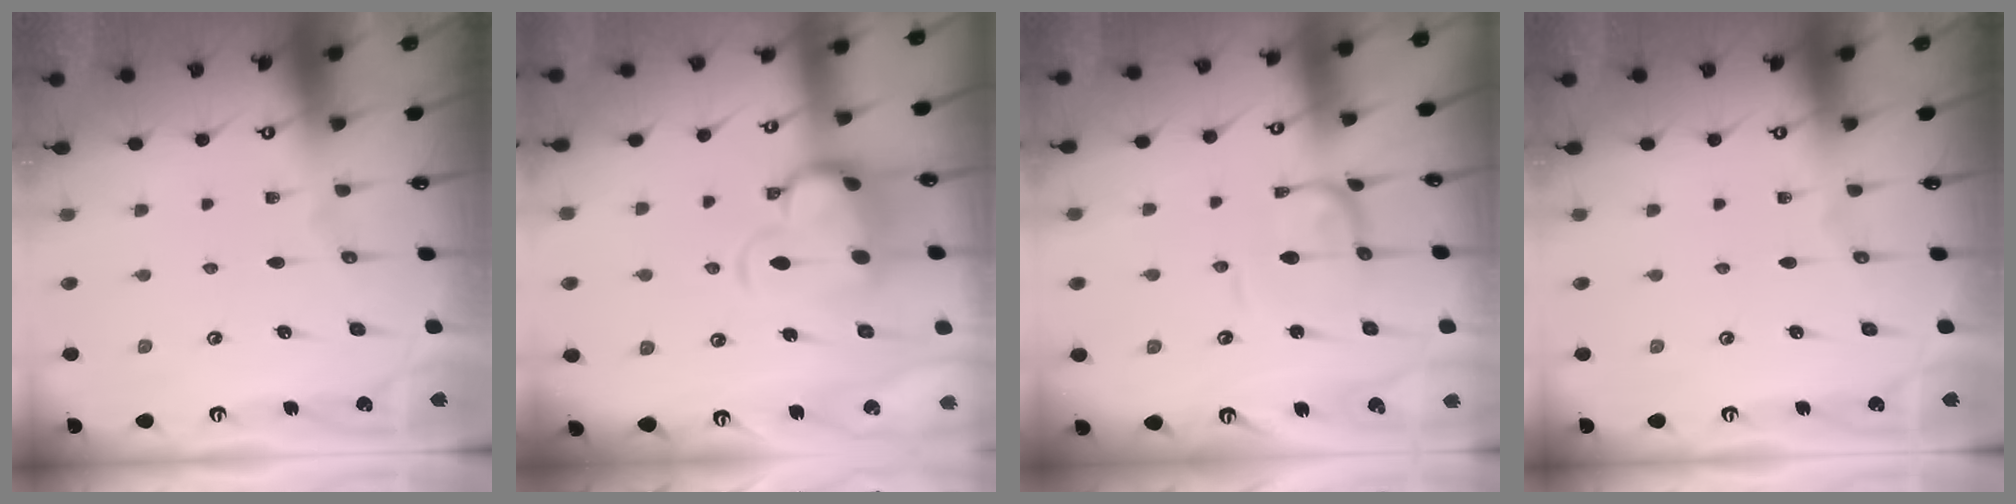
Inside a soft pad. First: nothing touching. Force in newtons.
{"total": 7.1, "press": 6.9, "slide": 1.8}
{"total": 0.6, "press": 0.6, "slide": 0.3}
{"total": 0.0}